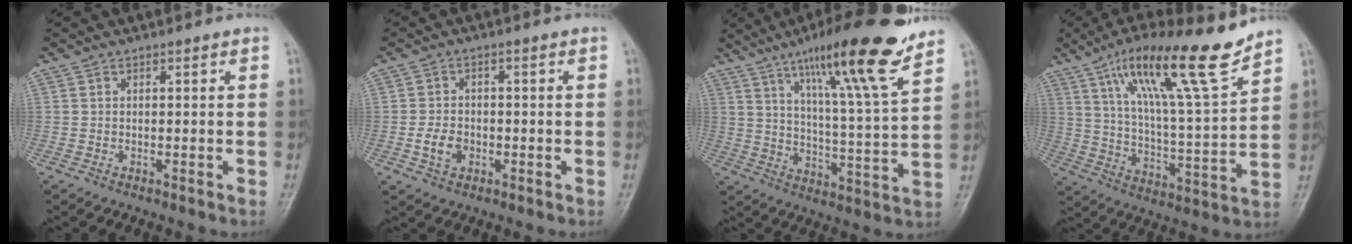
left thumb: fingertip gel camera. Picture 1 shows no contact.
{"total": 4.0, "force": [-1.3, 3.0, 2.3], "torque": [-0.037, 0.008, -0.025]}
{"total": 19.3, "force": [12.6, 1.9, 14.5], "torque": [-0.209, -0.062, 0.198]}
{"total": 19.4, "force": [12.9, 2.4, 14.4], "torque": [-0.224, -0.058, 0.219]}